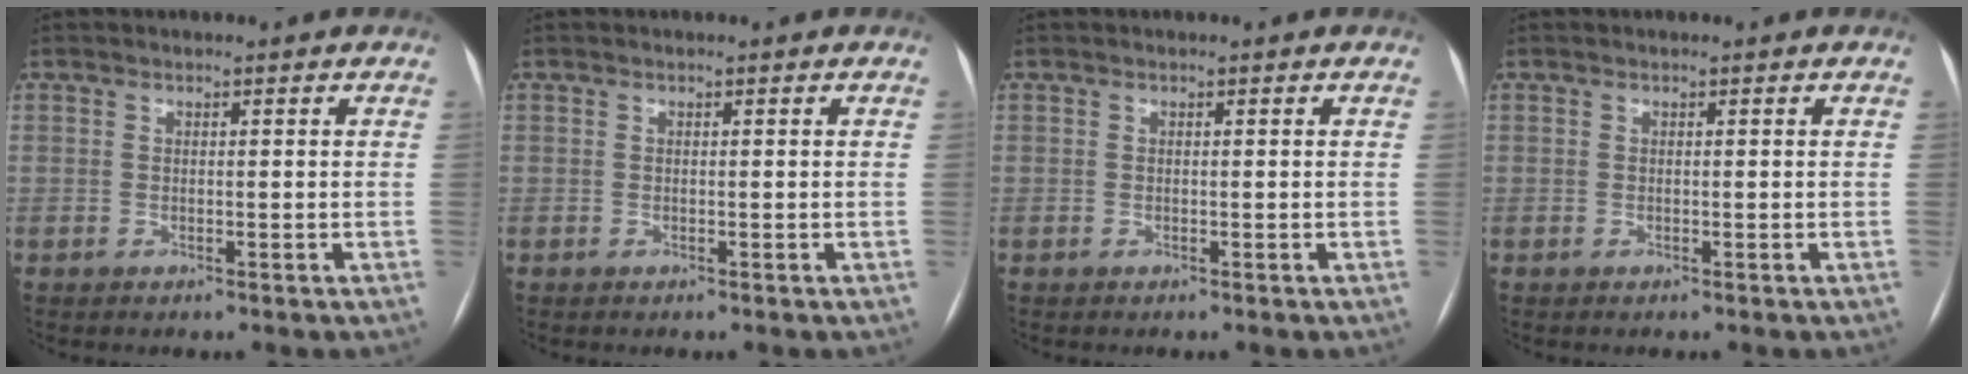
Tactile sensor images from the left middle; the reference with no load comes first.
{"total": 0.0}
{"total": 0.0}
{"total": 0.0}